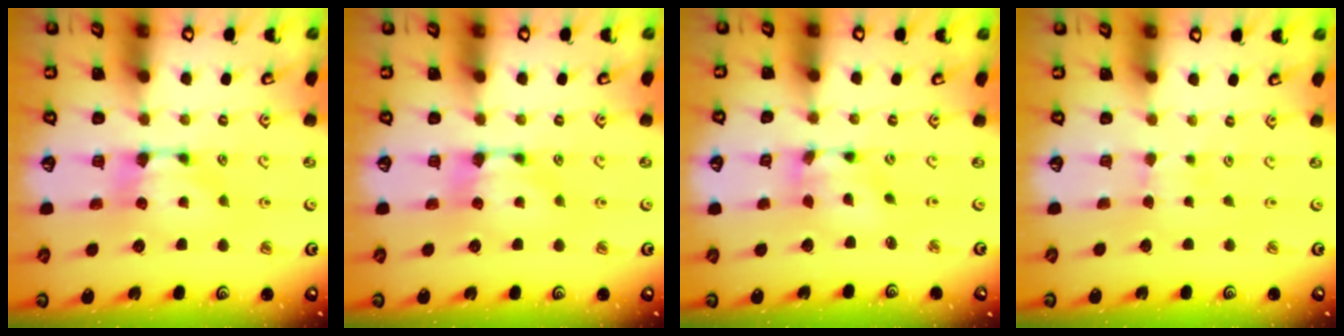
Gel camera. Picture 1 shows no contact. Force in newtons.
{"total": 0.0}
{"total": 4.1, "press": 3.5, "slide": 2.2}
{"total": 3.2, "press": 3.2, "slide": 0.3}